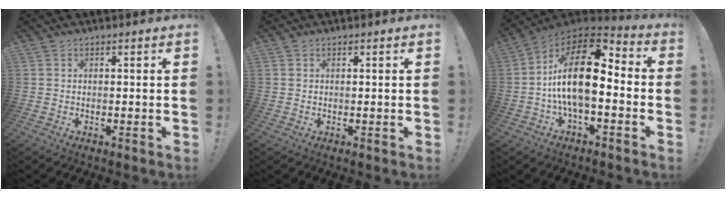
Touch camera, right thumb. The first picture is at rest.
{"total": 0.7, "force": [0.5, 0.5, 0.2], "torque": [0.002, -0.001, 0.009]}
{"total": 18.8, "force": [0.3, 8.3, 16.8], "torque": [-0.307, 0.005, 0.002]}